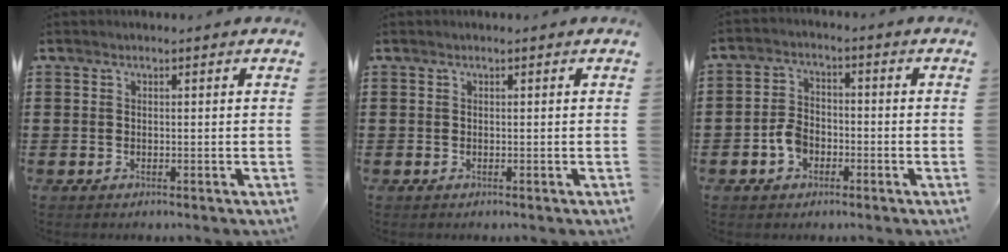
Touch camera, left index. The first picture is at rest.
{"total": 0.0}
{"total": 4.3, "force": [-2.0, 3.0, 2.4], "torque": [-0.060, 0.005, -0.041]}